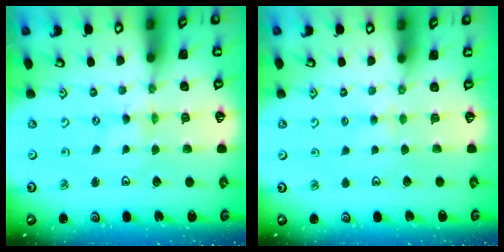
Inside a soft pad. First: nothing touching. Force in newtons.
{"total": 2.8, "press": 2.7, "slide": 0.5}